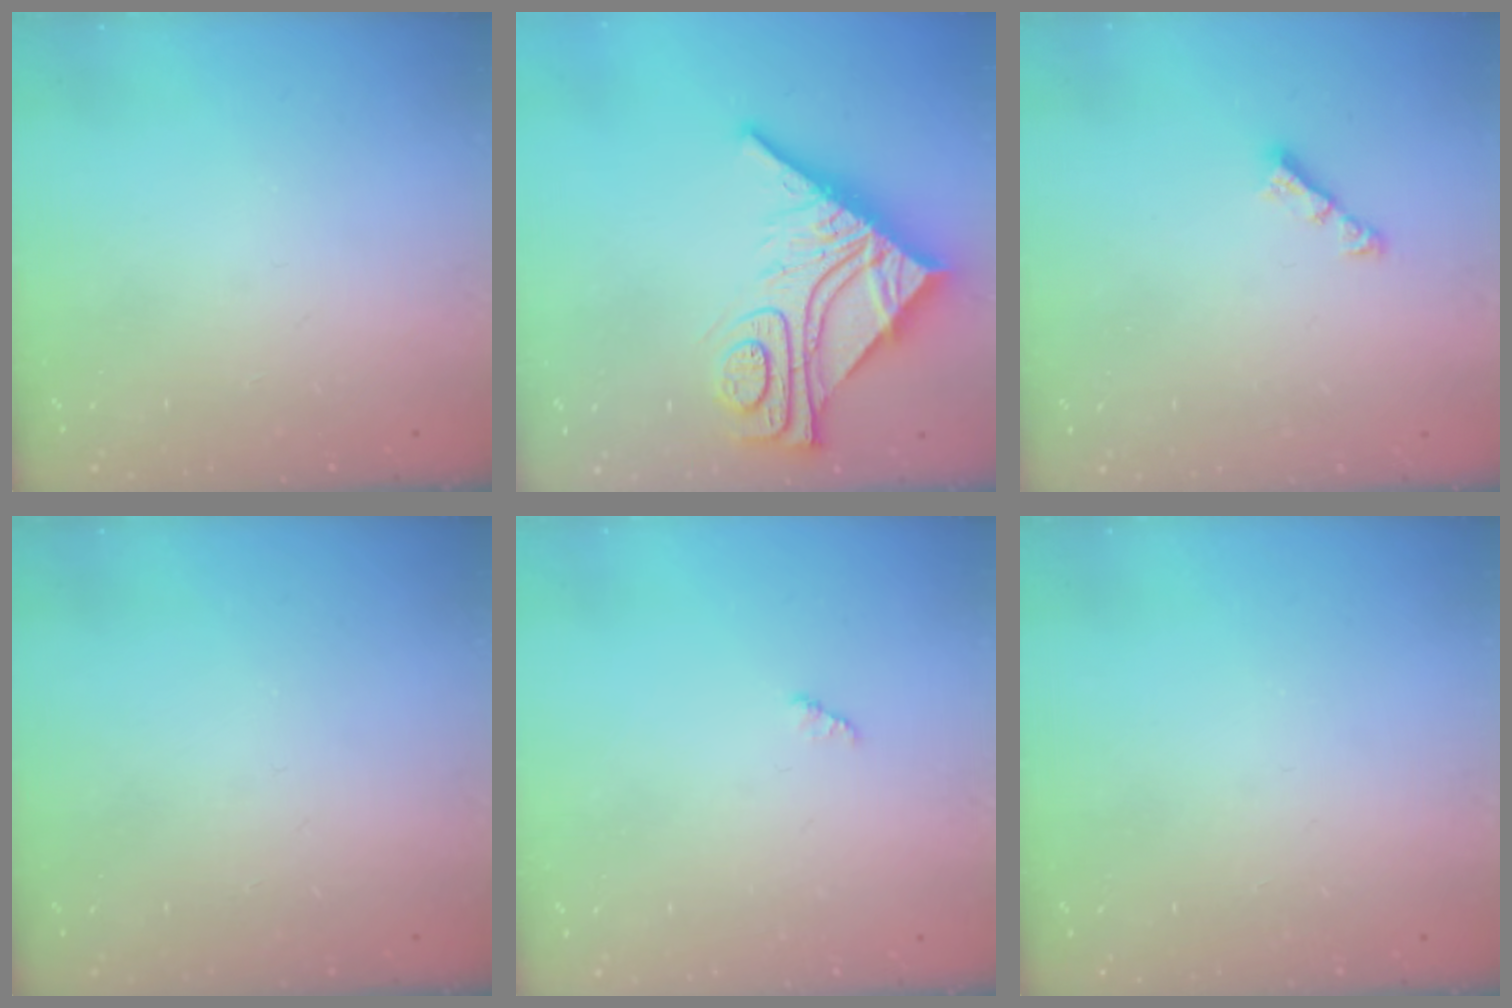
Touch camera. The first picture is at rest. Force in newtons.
{"total": 17.5, "press": 17.4, "slide": 1.6}
{"total": 3.8, "press": 3.8, "slide": 0.2}
{"total": 0.0}
{"total": 1.3, "press": 1.3, "slide": 0.2}
{"total": 0.0}